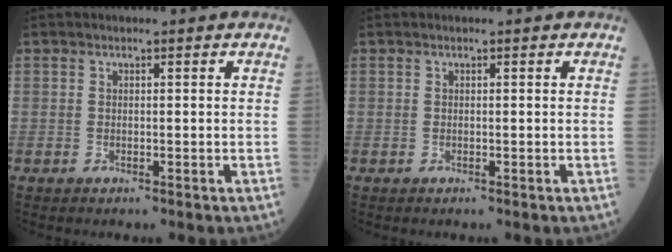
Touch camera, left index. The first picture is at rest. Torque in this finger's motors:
{"motor_torque": [0.00, 0.00, 0.00, 0.00]}